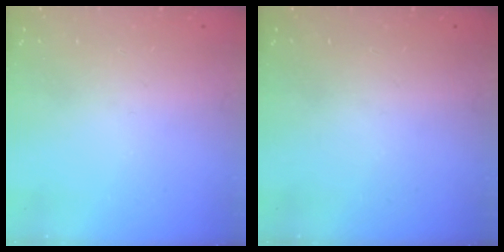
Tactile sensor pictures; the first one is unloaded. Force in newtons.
{"total": 0.0}